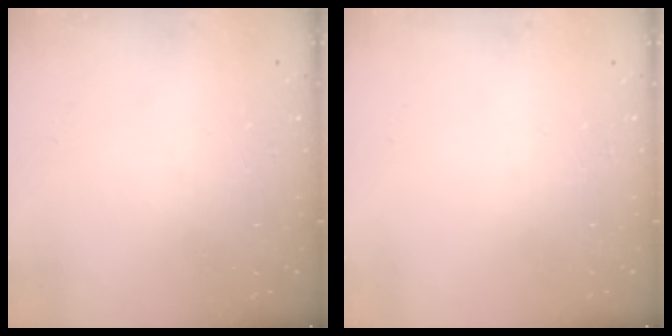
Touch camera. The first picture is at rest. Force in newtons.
{"total": 0.0}